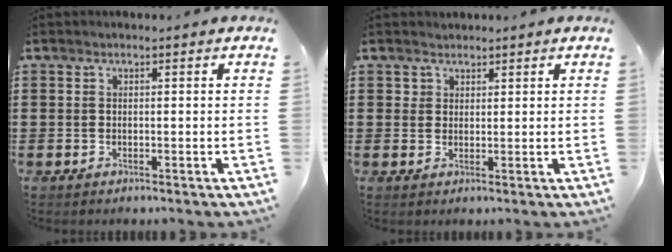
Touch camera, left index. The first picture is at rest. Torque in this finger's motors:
{"motor_torque": [0.31, -0.34, 0.00, -0.03]}